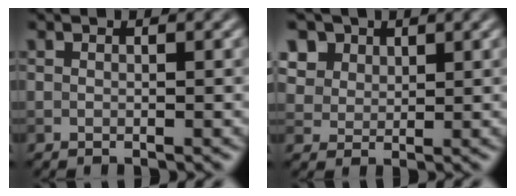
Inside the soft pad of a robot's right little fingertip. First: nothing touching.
{"total": 6.6, "force": [4.0, 4.7, 2.5], "torque": [-0.073, 0.002, 0.072]}